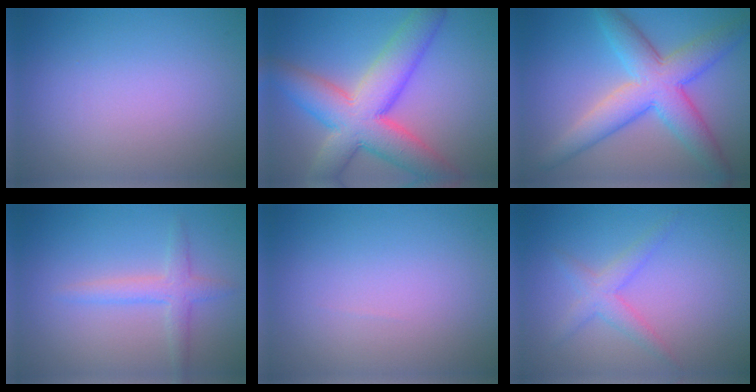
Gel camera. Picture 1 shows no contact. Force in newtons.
{"total": 10.0, "press": 10.0, "slide": 0.6}
{"total": 7.5, "press": 7.5, "slide": 0.2}
{"total": 2.4, "press": 2.4, "slide": 0.2}
{"total": 0.0}
{"total": 2.3, "press": 2.3, "slide": 0.1}